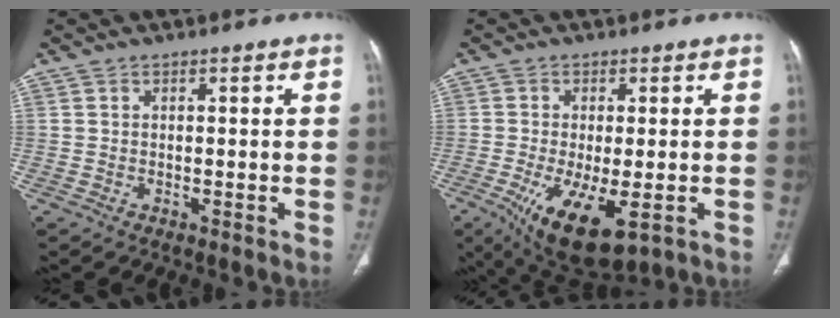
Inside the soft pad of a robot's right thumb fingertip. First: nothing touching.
{"total": 13.0, "force": [-5.0, 5.1, 10.9], "torque": [-0.195, -0.019, -0.066]}